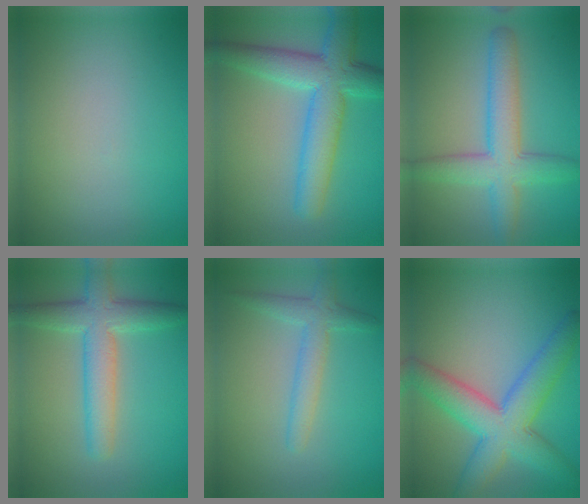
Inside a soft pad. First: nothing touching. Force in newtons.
{"total": 6.8, "press": 6.8, "slide": 0.2}
{"total": 5.6, "press": 5.6, "slide": 0.1}
{"total": 5.2, "press": 5.2, "slide": 0.3}
{"total": 2.8, "press": 2.7, "slide": 0.2}
{"total": 7.3, "press": 7.3, "slide": 0.3}